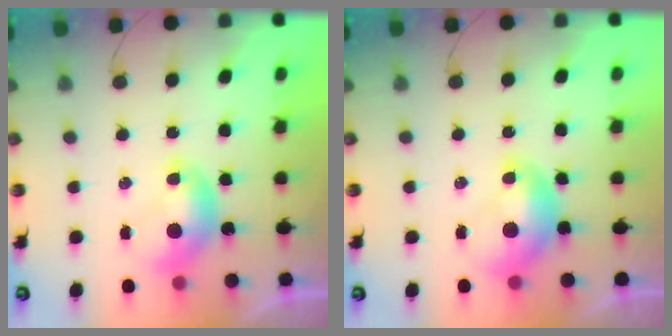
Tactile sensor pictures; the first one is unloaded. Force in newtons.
{"total": 1.8, "press": 1.8, "slide": 0.2}